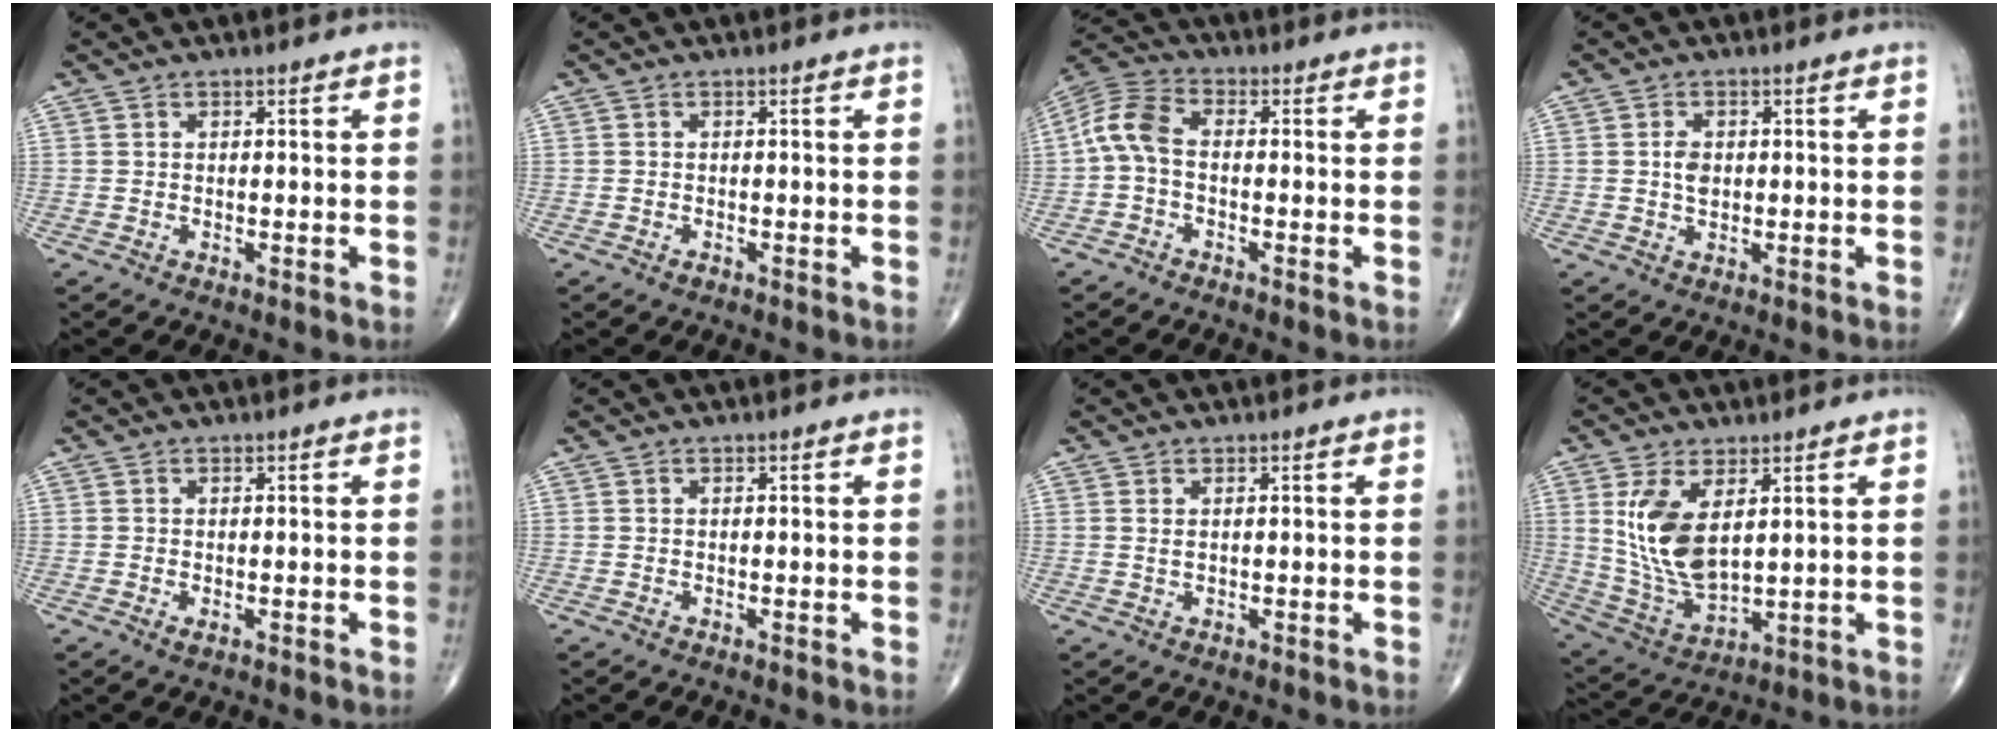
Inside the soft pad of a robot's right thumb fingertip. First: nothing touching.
{"total": 0.6, "force": [-0.4, 0.3, 0.3], "torque": [-0.004, 0.001, -0.008]}
{"total": 7.1, "force": [-0.8, 4.1, 5.7], "torque": [-0.120, 0.023, -0.030]}
{"total": 2.9, "force": [0.2, 2.0, 2.1], "torque": [-0.032, 0.000, 0.004]}
{"total": 0.8, "force": [-0.2, 0.4, 0.7], "torque": [-0.013, -0.003, -0.003]}
{"total": 0.0}
{"total": 0.9, "force": [0.4, 0.4, 0.7], "torque": [-0.015, 0.000, 0.010]}
{"total": 12.6, "force": [3.5, 6.3, 10.3], "torque": [-0.196, -0.021, 0.087]}